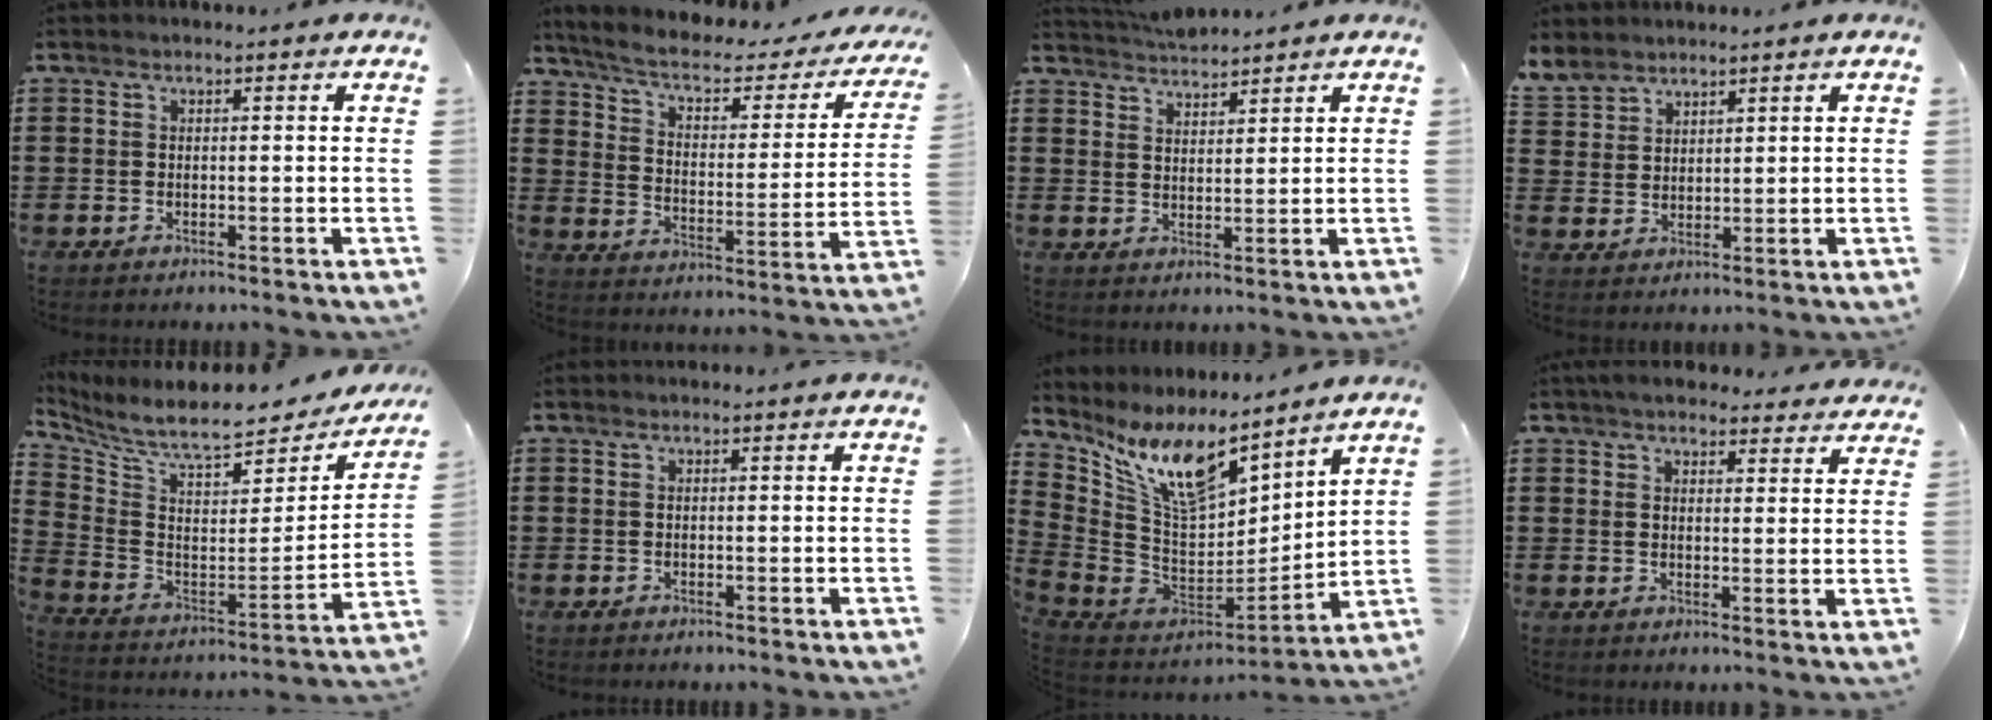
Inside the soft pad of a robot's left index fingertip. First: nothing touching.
{"total": 4.5, "force": [2.6, 1.6, 3.3], "torque": [-0.077, -0.021, 0.035]}
{"total": 3.2, "force": [3.2, 0.1, 0.0], "torque": [-0.009, -0.008, 0.061]}
{"total": 4.2, "force": [3.6, 2.1, 0.5], "torque": [-0.026, -0.003, 0.070]}
{"total": 7.8, "force": [6.9, 1.0, 3.5], "torque": [-0.103, -0.060, 0.113]}
{"total": 0.0}
{"total": 13.0, "force": [8.4, 5.1, 8.5], "torque": [-0.202, -0.048, 0.153]}
{"total": 4.0, "force": [3.7, 1.2, 0.9], "torque": [-0.021, -0.009, 0.068]}